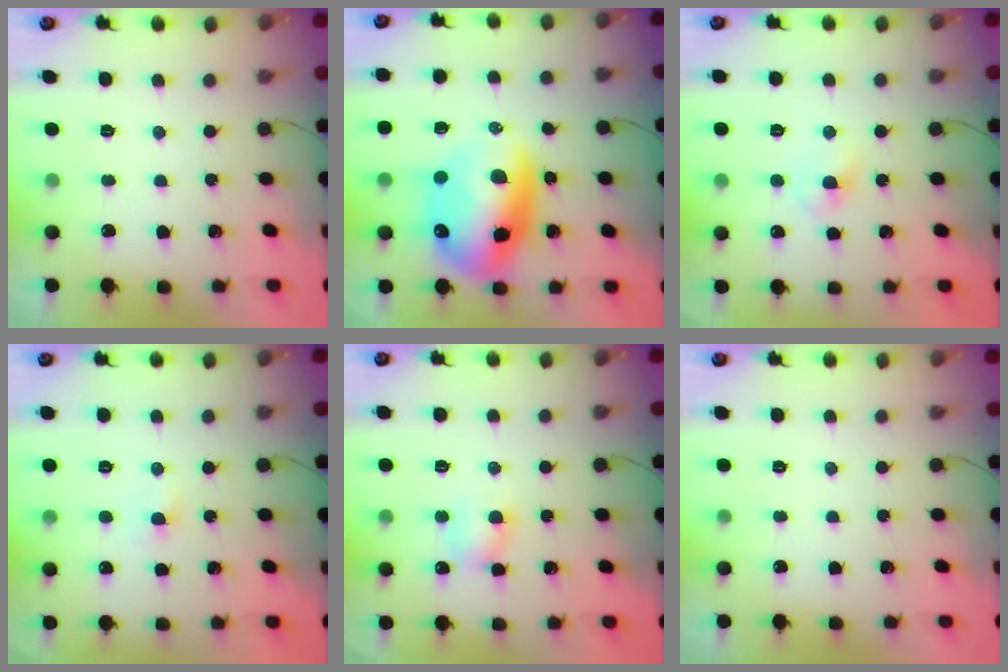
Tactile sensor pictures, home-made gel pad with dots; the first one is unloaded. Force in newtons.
{"total": 17.4, "press": 16.9, "slide": 3.9}
{"total": 2.7, "press": 2.4, "slide": 1.1}
{"total": 1.7, "press": 1.5, "slide": 0.8}
{"total": 5.7, "press": 5.7, "slide": 0.7}
{"total": 0.0}